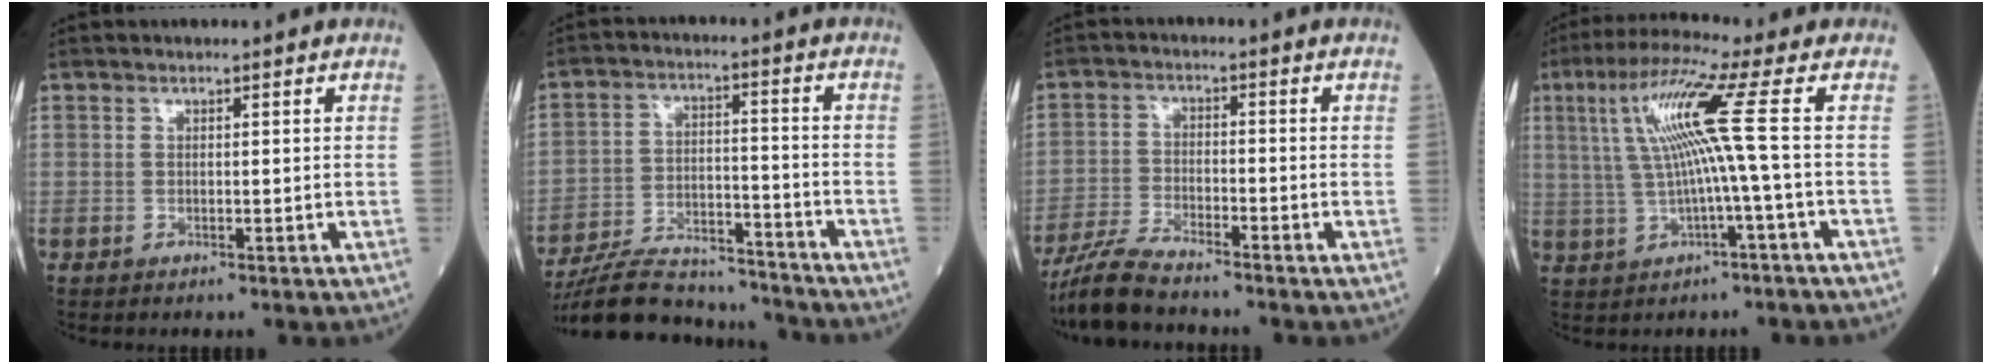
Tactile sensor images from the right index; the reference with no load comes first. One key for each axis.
{"total": 15.8, "fx": -15.0, "fy": 3.1, "fz": 4.1, "tx": -0.076, "ty": 0.013, "tz": -0.239}
{"total": 4.1, "fx": -3.8, "fy": 0.2, "fz": 1.7, "tx": -0.039, "ty": -0.014, "tz": -0.076}
{"total": 9.4, "fx": 1.2, "fy": -1.7, "fz": 9.1, "tx": -0.174, "ty": 0.023, "tz": 0.030}